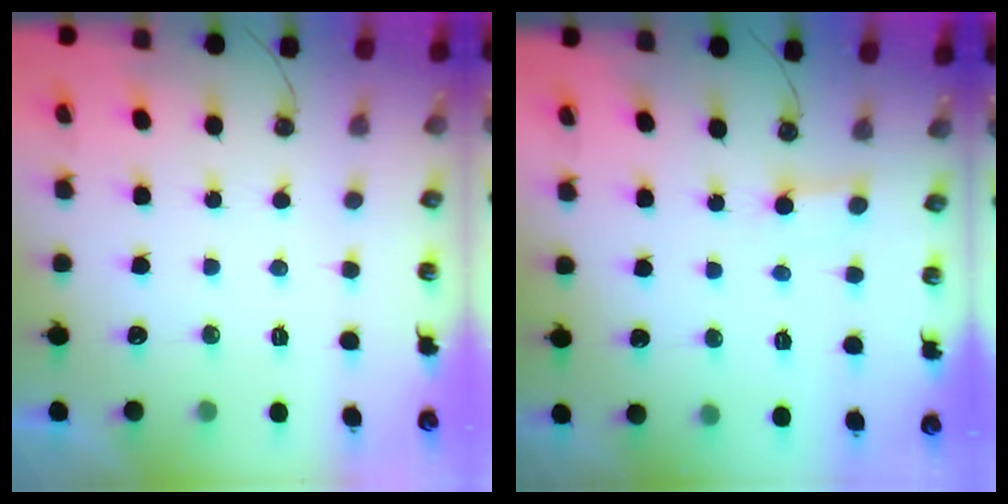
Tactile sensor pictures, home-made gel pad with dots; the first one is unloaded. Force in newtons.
{"total": 2.1, "press": 2.1, "slide": 0.1}